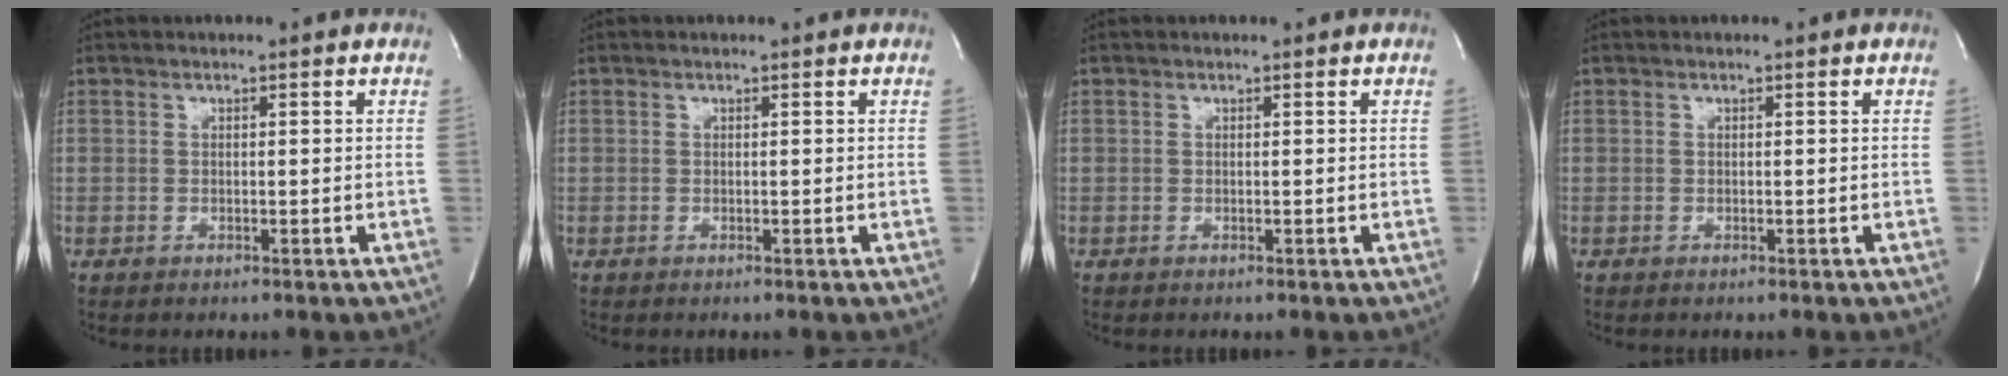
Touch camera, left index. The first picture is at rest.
{"total": 0.0}
{"total": 0.0}
{"total": 0.0}